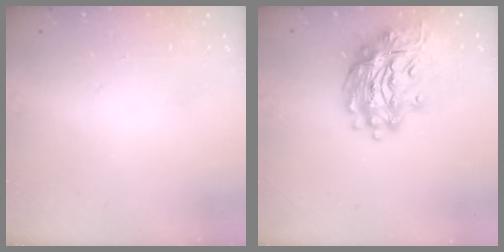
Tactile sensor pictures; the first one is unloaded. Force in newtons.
{"total": 16.8, "press": 16.7, "slide": 1.9}